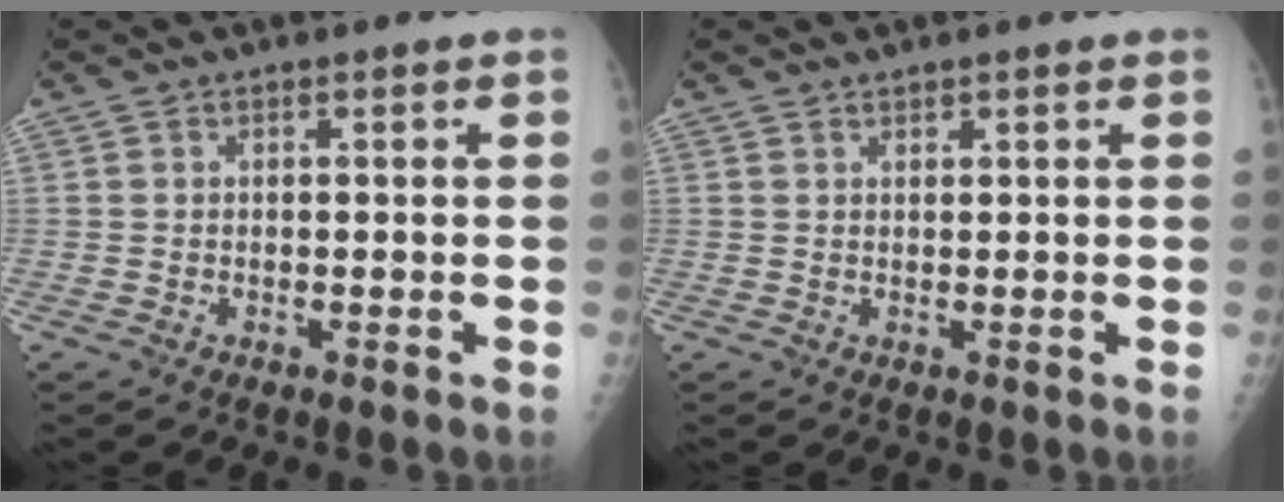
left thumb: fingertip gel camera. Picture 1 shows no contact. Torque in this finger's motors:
{"motor_torque": [-0.03, 0.16, -0.30, 0.05, -0.02]}